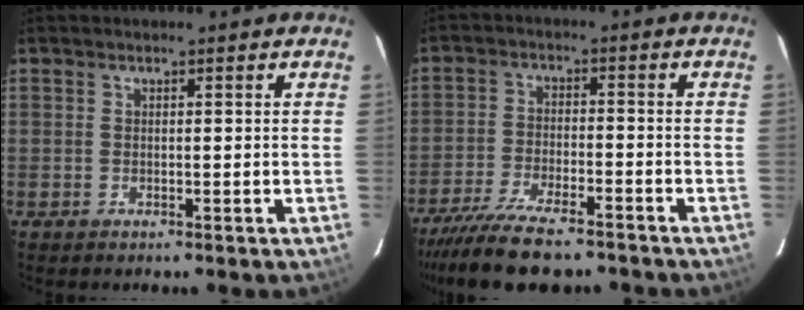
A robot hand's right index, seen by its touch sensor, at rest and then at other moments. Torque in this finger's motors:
{"motor_torque": [1.47, -0.67, 0.71, 0.16]}